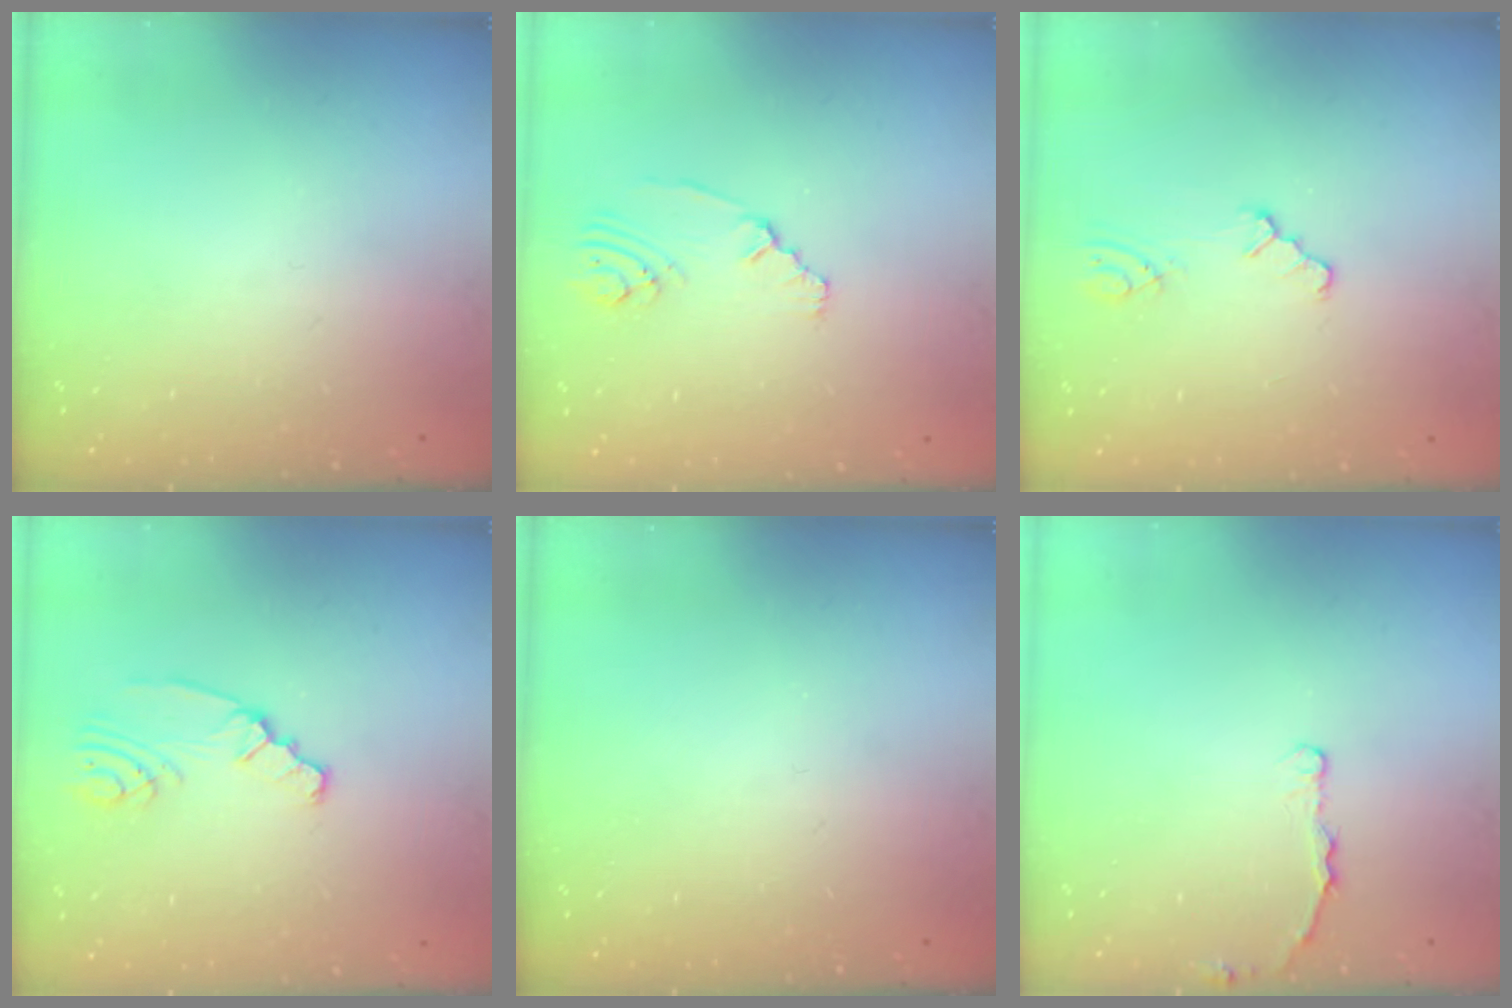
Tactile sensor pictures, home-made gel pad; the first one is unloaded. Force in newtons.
{"total": 2.2, "press": 2.2, "slide": 0.5}
{"total": 1.6, "press": 1.6, "slide": 0.2}
{"total": 2.4, "press": 2.4, "slide": 0.3}
{"total": 0.0}
{"total": 2.3, "press": 2.3, "slide": 0.4}